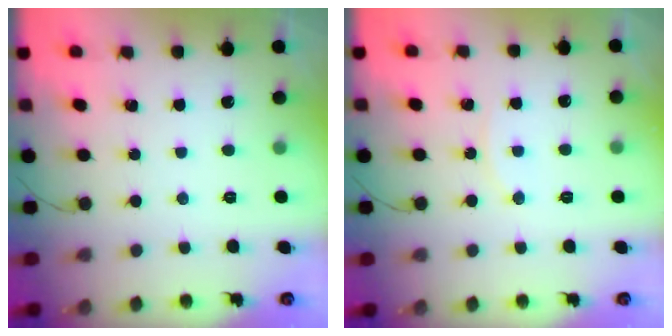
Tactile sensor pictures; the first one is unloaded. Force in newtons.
{"total": 5.9, "press": 5.9, "slide": 0.2}